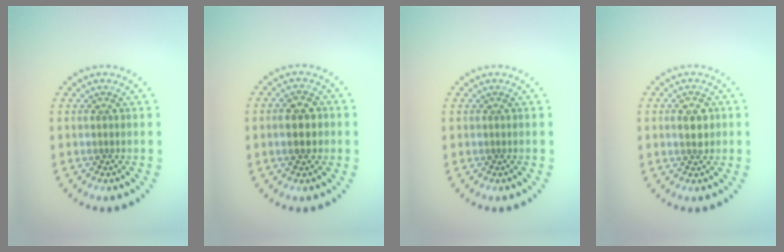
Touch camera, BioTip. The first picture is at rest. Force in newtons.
{"total": 3.0, "press": 3.0, "slide": 0.3}
{"total": 0.0}
{"total": 2.5, "press": 2.5, "slide": 0.2}